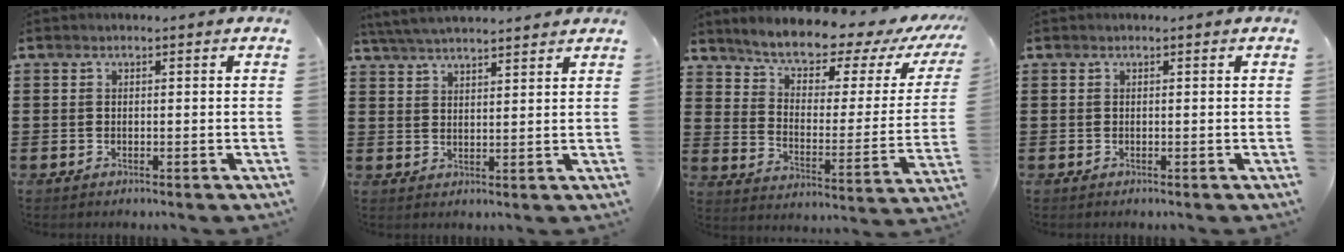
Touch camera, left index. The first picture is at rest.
{"total": 4.2, "force": [4.1, 0.0, 1.2], "torque": [-0.036, -0.014, 0.074]}
{"total": 6.8, "force": [6.1, 1.6, 2.5], "torque": [-0.074, -0.048, 0.101]}
{"total": 0.0}